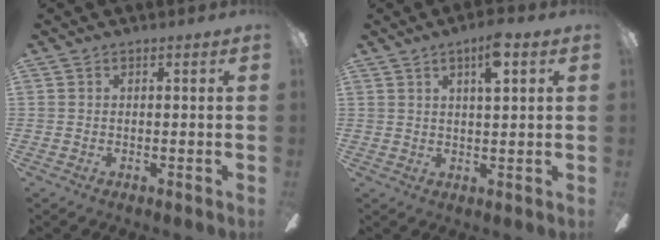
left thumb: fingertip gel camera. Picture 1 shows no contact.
{"total": 5.9, "force": [3.2, 1.4, 4.8], "torque": [-0.077, -0.003, 0.047]}